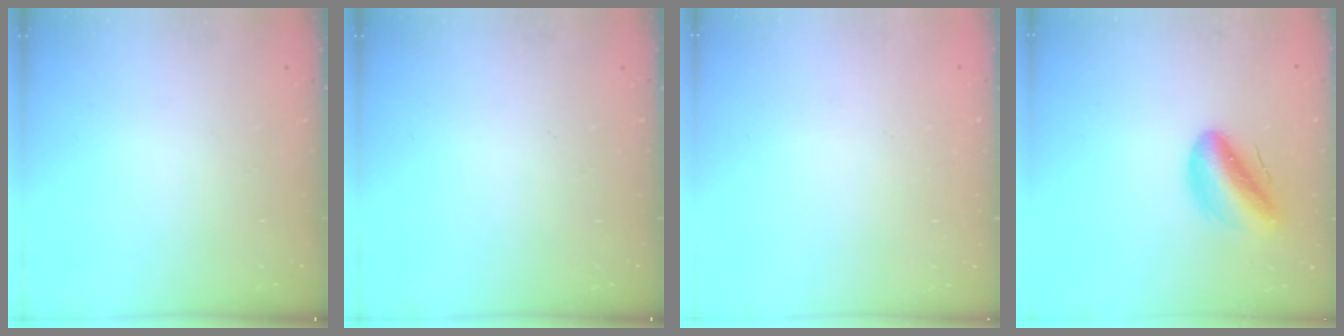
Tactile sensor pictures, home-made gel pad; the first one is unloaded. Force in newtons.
{"total": 0.0}
{"total": 2.2, "press": 2.2, "slide": 0.1}
{"total": 10.9, "press": 10.5, "slide": 3.1}